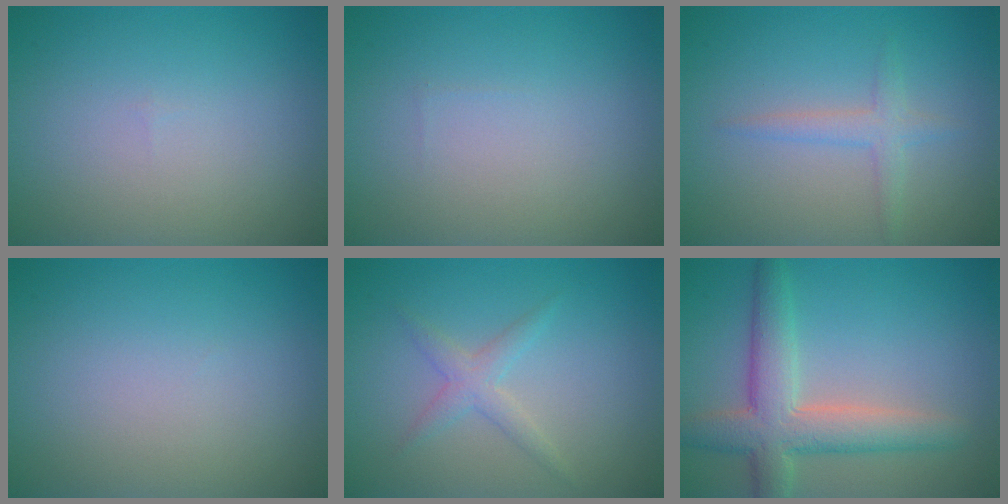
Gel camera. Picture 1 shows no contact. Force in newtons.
{"total": 0.0}
{"total": 1.9, "press": 1.9, "slide": 0.1}
{"total": 0.0}
{"total": 1.8, "press": 1.8, "slide": 0.1}
{"total": 5.8, "press": 5.8, "slide": 0.4}